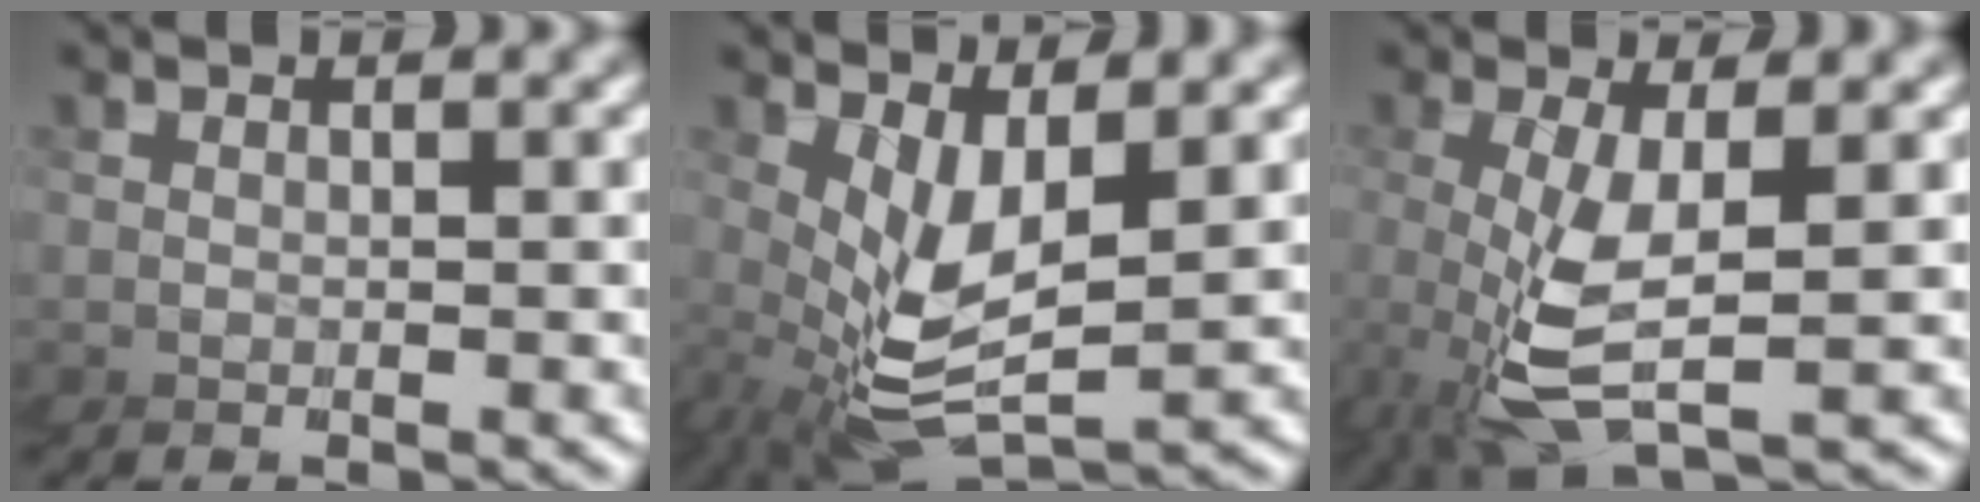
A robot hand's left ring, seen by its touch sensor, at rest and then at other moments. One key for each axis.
{"total": 3.2, "fx": 0.8, "fy": 1.6, "fz": 2.6, "tx": -0.104, "ty": -0.013, "tz": 0.022}
{"total": 3.3, "fx": -0.8, "fy": 0.6, "fz": 3.1, "tx": -0.114, "ty": -0.021, "tz": 0.002}